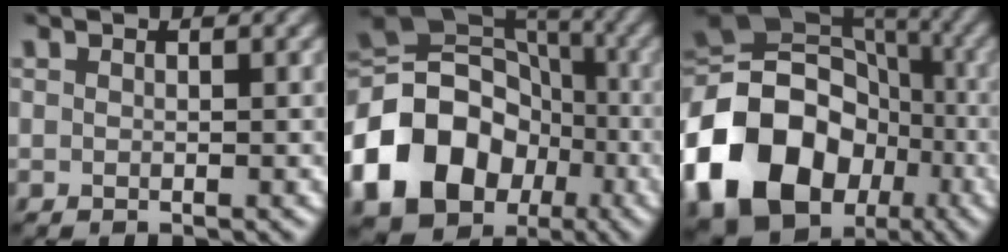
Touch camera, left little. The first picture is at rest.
{"total": 17.4, "force": [-6.6, 13.9, 8.1], "torque": [-0.173, -0.008, -0.135]}
{"total": 18.9, "force": [-7.1, 14.9, 9.2], "torque": [-0.207, 0.001, -0.136]}